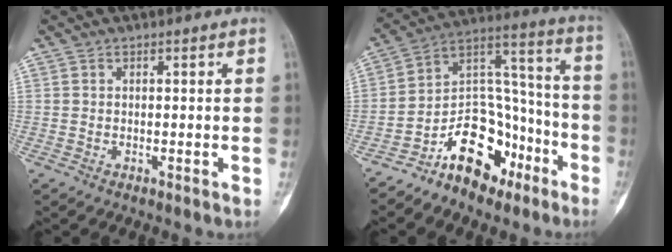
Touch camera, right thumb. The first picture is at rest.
{"total": 15.7, "force": [-9.7, 9.4, 8.1], "torque": [-0.094, 0.112, -0.169]}